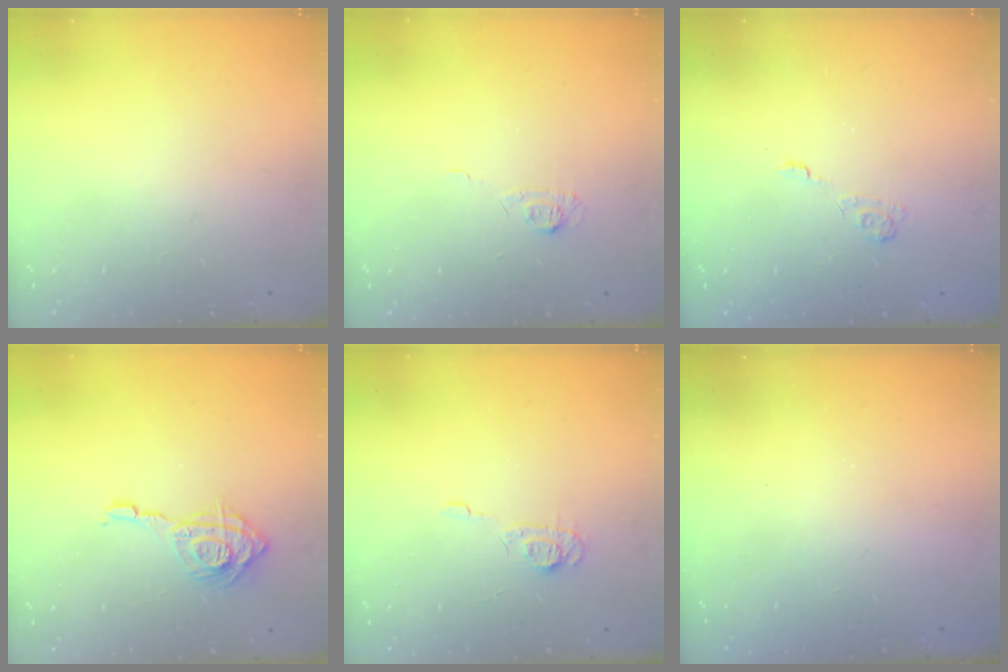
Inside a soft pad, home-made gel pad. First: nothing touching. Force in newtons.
{"total": 4.2, "press": 4.2, "slide": 0.5}
{"total": 2.7, "press": 2.3, "slide": 1.4}
{"total": 11.7, "press": 11.7, "slide": 1.1}
{"total": 5.9, "press": 5.8, "slide": 0.9}
{"total": 2.3, "press": 2.2, "slide": 0.7}